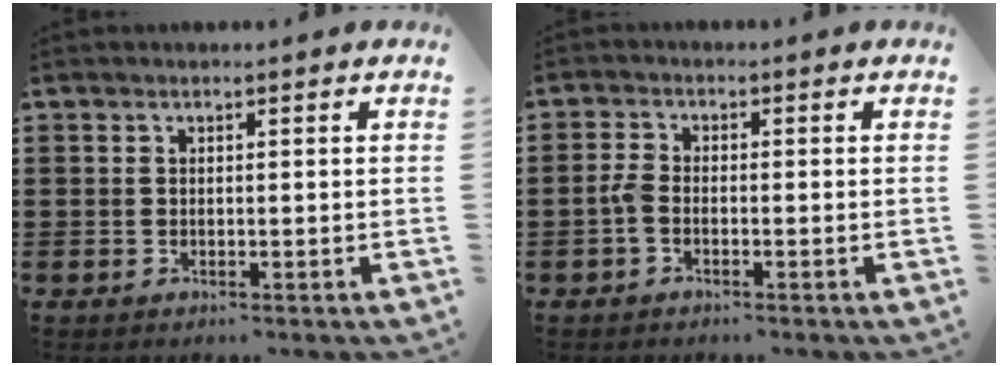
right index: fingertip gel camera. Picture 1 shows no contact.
{"total": 2.1, "force": [-0.9, 1.0, 1.7], "torque": [-0.048, -0.003, -0.022]}